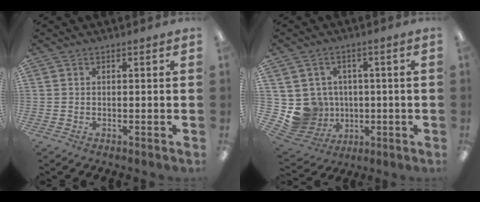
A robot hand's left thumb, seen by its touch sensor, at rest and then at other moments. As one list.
[{"total": 8.8, "force": [-0.4, 8.7, 1.2], "torque": [-0.068, -0.001, 0.007]}]